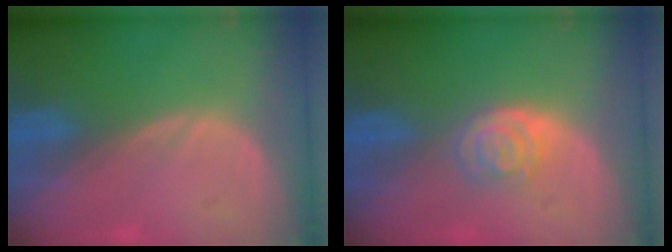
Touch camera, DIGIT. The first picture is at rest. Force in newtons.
{"total": 4.2, "press": 3.8, "slide": 2.0}